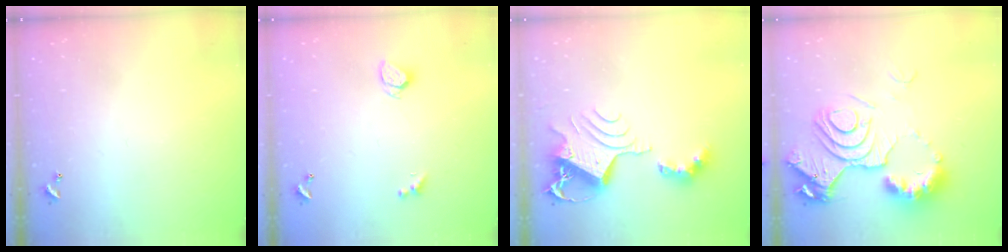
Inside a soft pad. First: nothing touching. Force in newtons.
{"total": 0.9, "press": 0.8, "slide": 0.3}
{"total": 11.1, "press": 11.1, "slide": 1.1}
{"total": 17.0, "press": 17.0, "slide": 1.8}